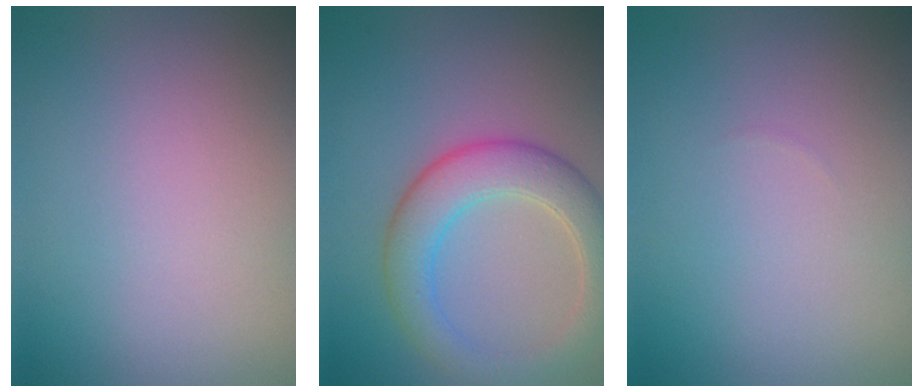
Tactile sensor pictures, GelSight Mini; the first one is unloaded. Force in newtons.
{"total": 5.1, "press": 5.1, "slide": 0.3}
{"total": 0.0}